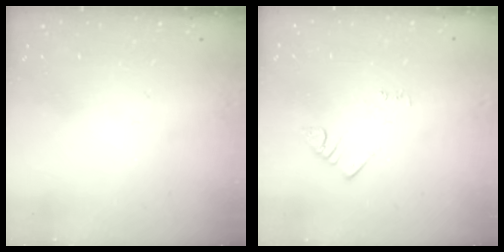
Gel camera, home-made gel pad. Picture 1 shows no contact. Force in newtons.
{"total": 2.5, "press": 2.5, "slide": 0.4}